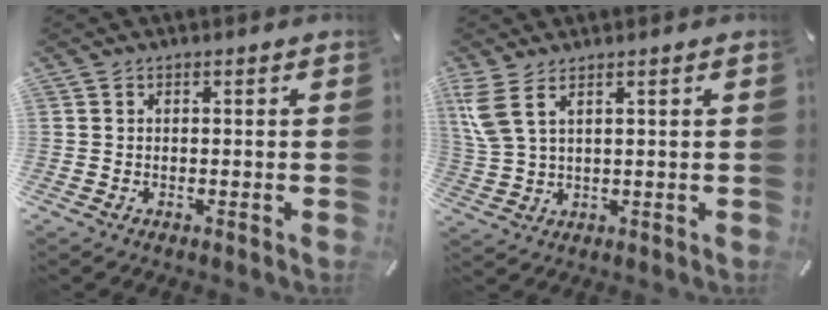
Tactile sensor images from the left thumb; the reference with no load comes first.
{"total": 5.3, "force": [2.9, 1.8, 4.1], "torque": [-0.110, -0.014, 0.049]}